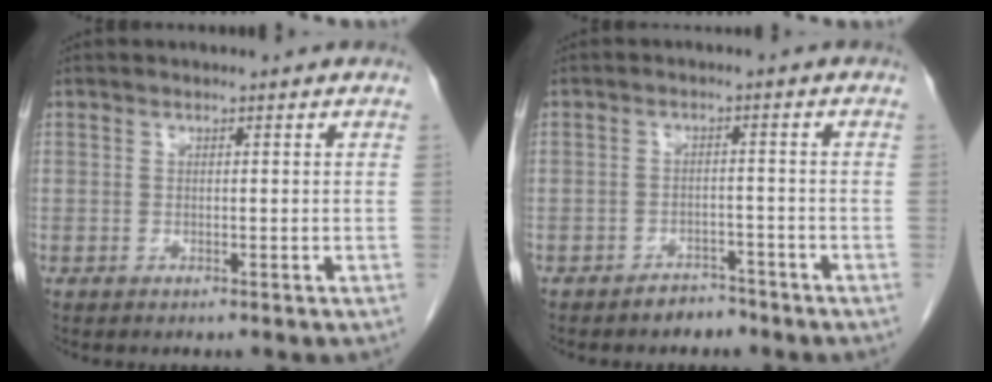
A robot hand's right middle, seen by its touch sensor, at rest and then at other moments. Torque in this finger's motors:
{"motor_torque": [0.27, -0.25, 0.04, 0.01]}